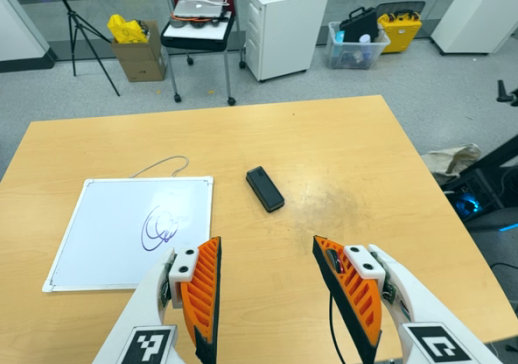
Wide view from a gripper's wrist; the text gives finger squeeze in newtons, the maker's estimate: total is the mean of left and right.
{"total": 0.0}